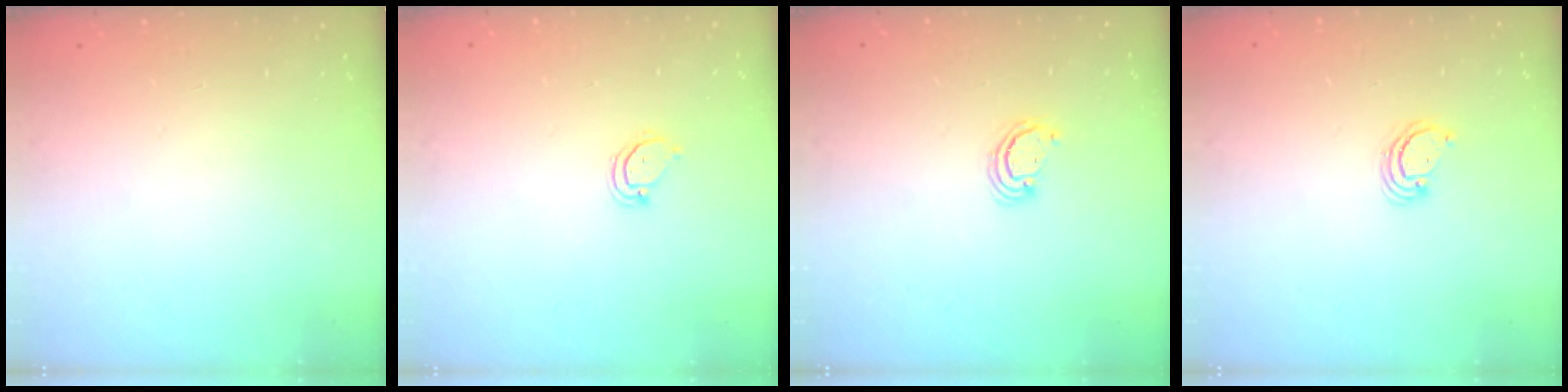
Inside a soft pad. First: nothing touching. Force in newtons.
{"total": 3.4, "press": 3.4, "slide": 0.6}
{"total": 2.6, "press": 2.5, "slide": 0.3}
{"total": 2.7, "press": 2.7, "slide": 0.2}